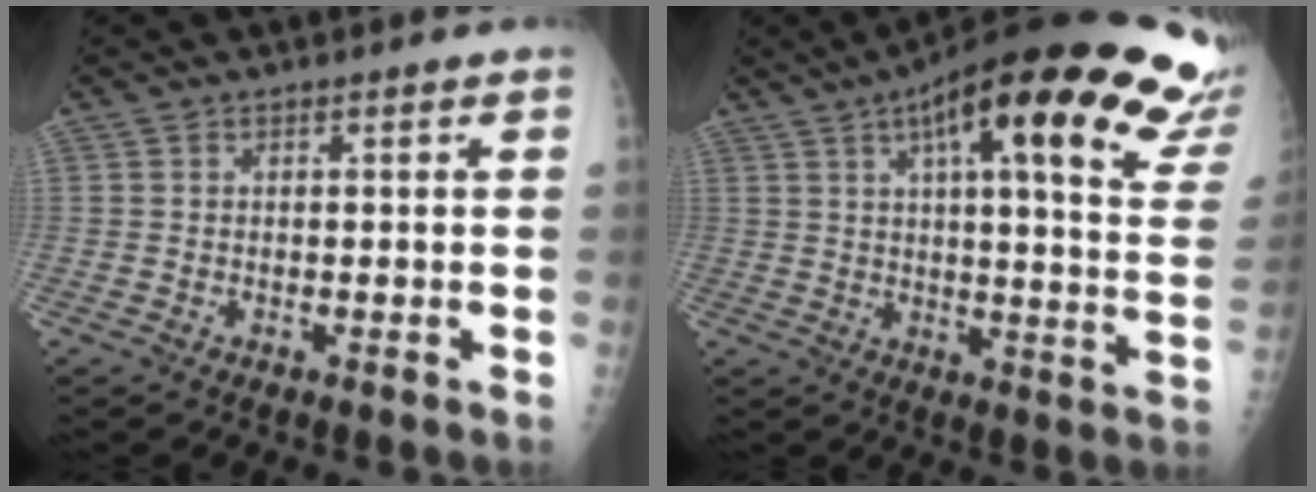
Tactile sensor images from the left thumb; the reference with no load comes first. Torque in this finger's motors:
{"motor_torque": [0.90, 0.02, 1.33, -1.45, 0.14]}